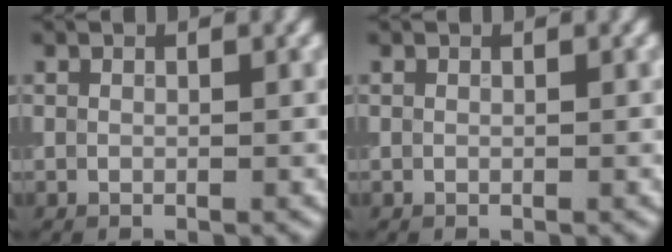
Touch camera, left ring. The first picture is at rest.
{"total": 0.0}